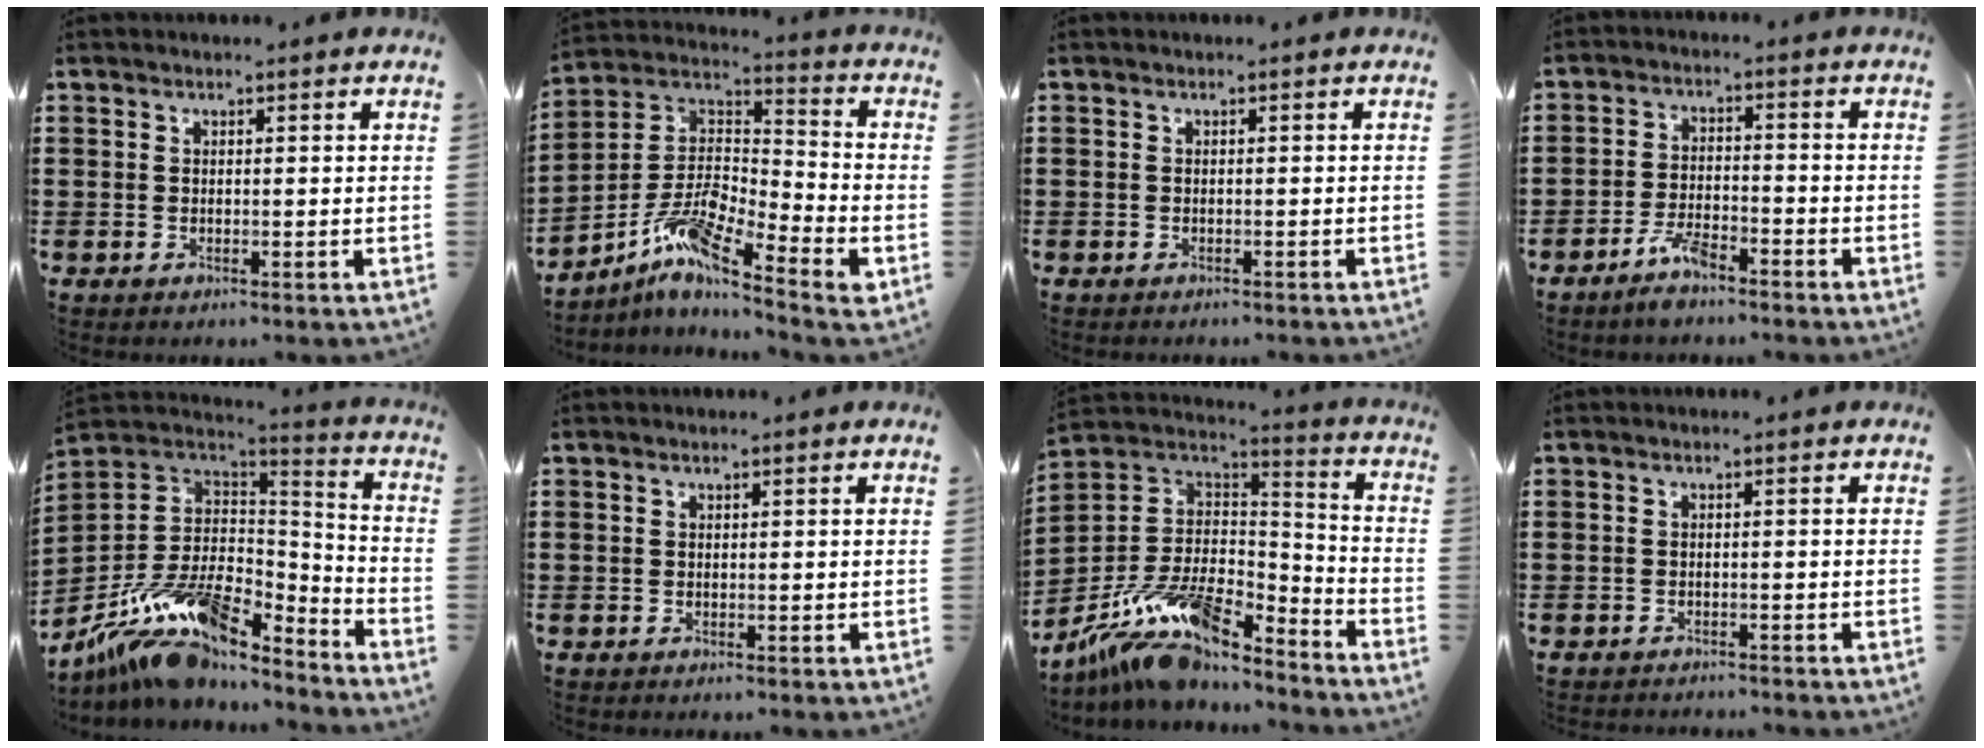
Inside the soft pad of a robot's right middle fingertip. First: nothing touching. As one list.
[{"total": 9.6, "force": [-6.0, 2.7, 6.9], "torque": [-0.164, -0.018, -0.128]}, {"total": 0.6, "force": [-0.6, 0.1, -0.1], "torque": [0.000, 0.001, -0.013]}, {"total": 4.4, "force": [-3.7, 1.1, 2.2], "torque": [-0.050, 0.005, -0.073]}, {"total": 13.2, "force": [-8.9, 5.4, 8.2], "torque": [-0.181, 0.009, -0.170]}, {"total": 0.0}, {"total": 12.9, "force": [-9.2, 4.5, 7.8], "torque": [-0.171, 0.010, -0.179]}, {"total": 1.0, "force": [-1.0, -0.1, 0.0], "torque": [-0.004, 0.000, -0.021]}]